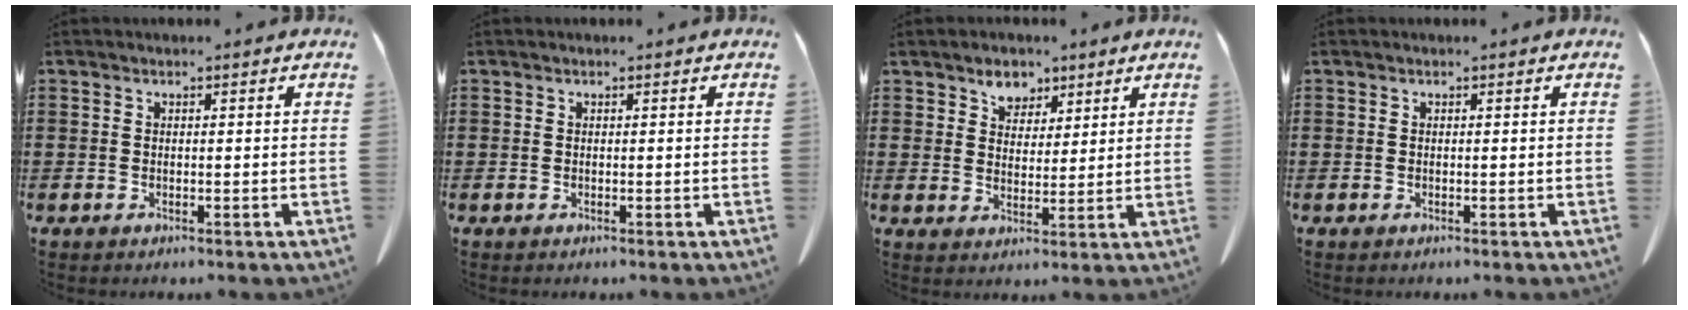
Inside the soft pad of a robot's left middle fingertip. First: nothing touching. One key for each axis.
{"total": 0.0}
{"total": 4.5, "fx": 3.4, "fy": 2.8, "fz": 1.1, "tx": -0.028, "ty": 0.005, "tz": 0.062}
{"total": 0.0}